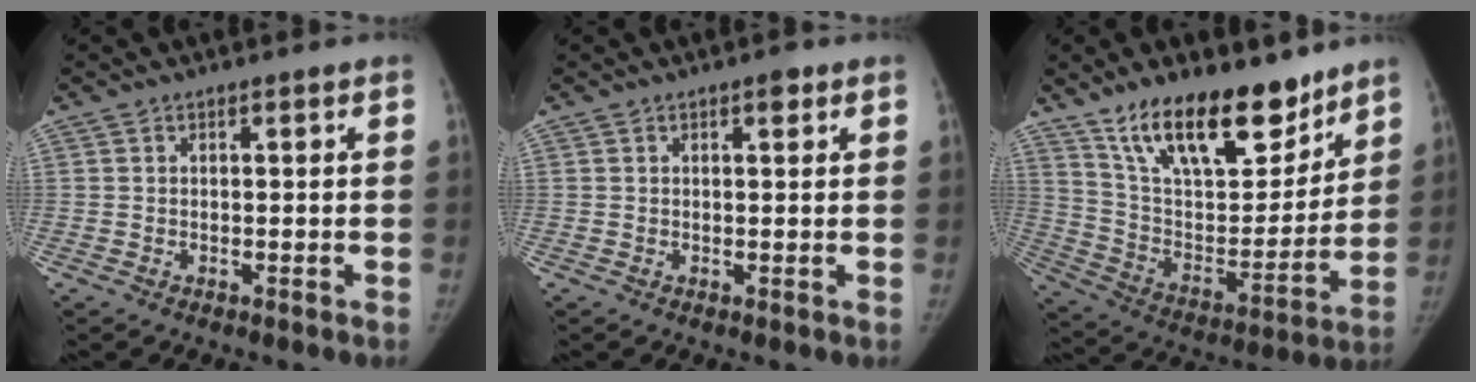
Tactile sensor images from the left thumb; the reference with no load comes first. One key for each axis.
{"total": 1.6, "fx": 0.9, "fy": 0.7, "fz": 1.1, "tx": -0.010, "ty": -0.001, "tz": 0.010}
{"total": 22.1, "fx": 15.5, "fy": 9.4, "fz": 12.7, "tx": -0.164, "ty": -0.078, "tz": 0.268}